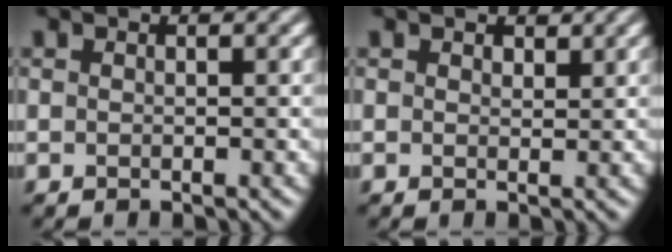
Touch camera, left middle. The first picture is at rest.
{"total": 1.0, "force": [0.9, 0.4, -0.1], "torque": [0.003, -0.003, 0.014]}